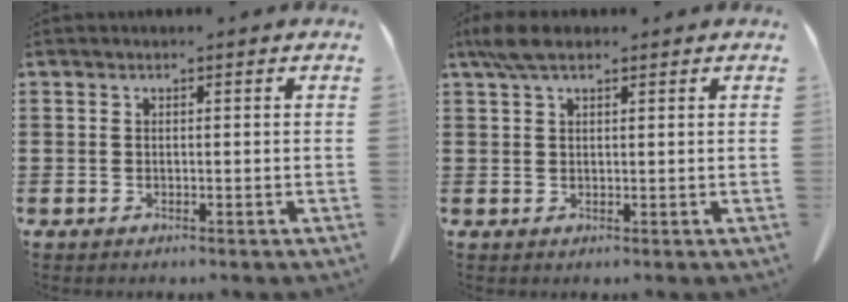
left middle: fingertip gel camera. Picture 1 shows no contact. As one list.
[{"total": 3.9, "force": [2.4, 1.2, 2.8], "torque": [-0.061, 0.005, 0.045]}]